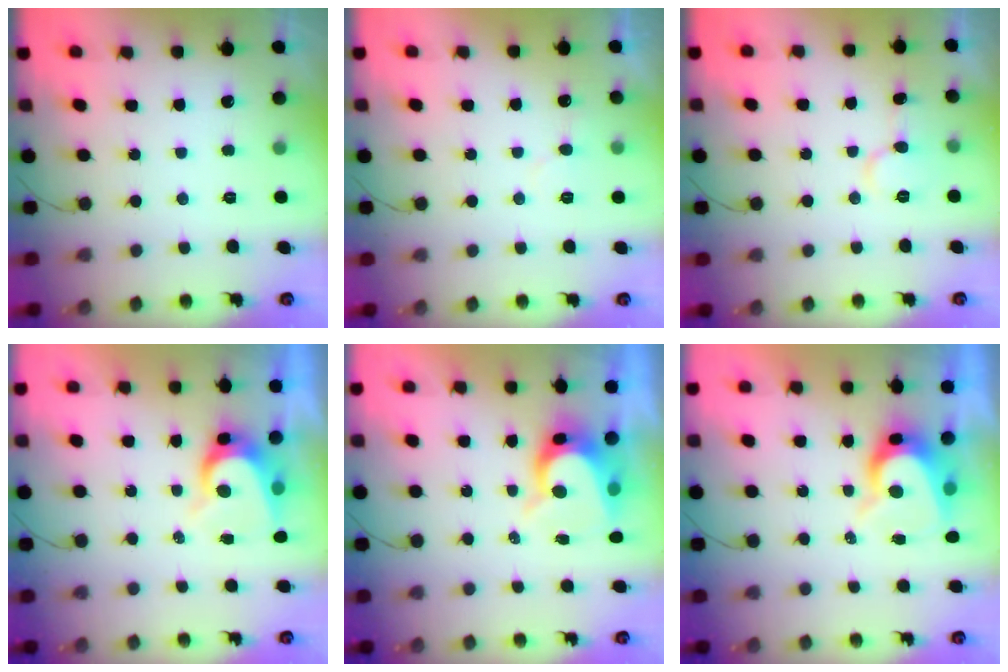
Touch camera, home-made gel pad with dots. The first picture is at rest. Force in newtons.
{"total": 4.3, "press": 4.3, "slide": 0.3}
{"total": 6.9, "press": 6.8, "slide": 0.7}
{"total": 6.5, "press": 6.5, "slide": 0.6}
{"total": 7.7, "press": 7.7, "slide": 0.4}
{"total": 8.0, "press": 8.0, "slide": 0.6}